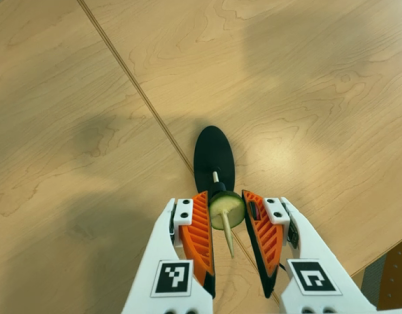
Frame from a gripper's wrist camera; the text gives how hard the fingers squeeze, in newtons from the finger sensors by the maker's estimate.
{"total": 8.3, "left": 8.2, "right": 8.5}